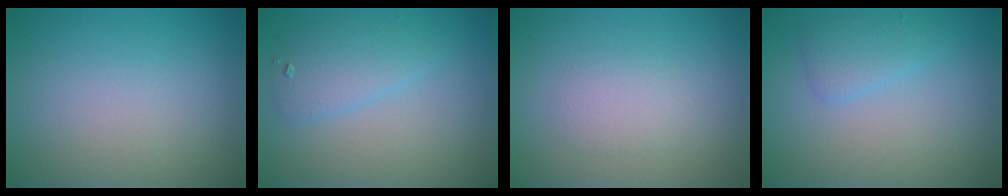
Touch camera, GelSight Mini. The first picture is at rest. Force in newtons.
{"total": 2.6, "press": 2.6, "slide": 0.2}
{"total": 1.7, "press": 1.7, "slide": 0.1}
{"total": 1.9, "press": 1.9, "slide": 0.0}